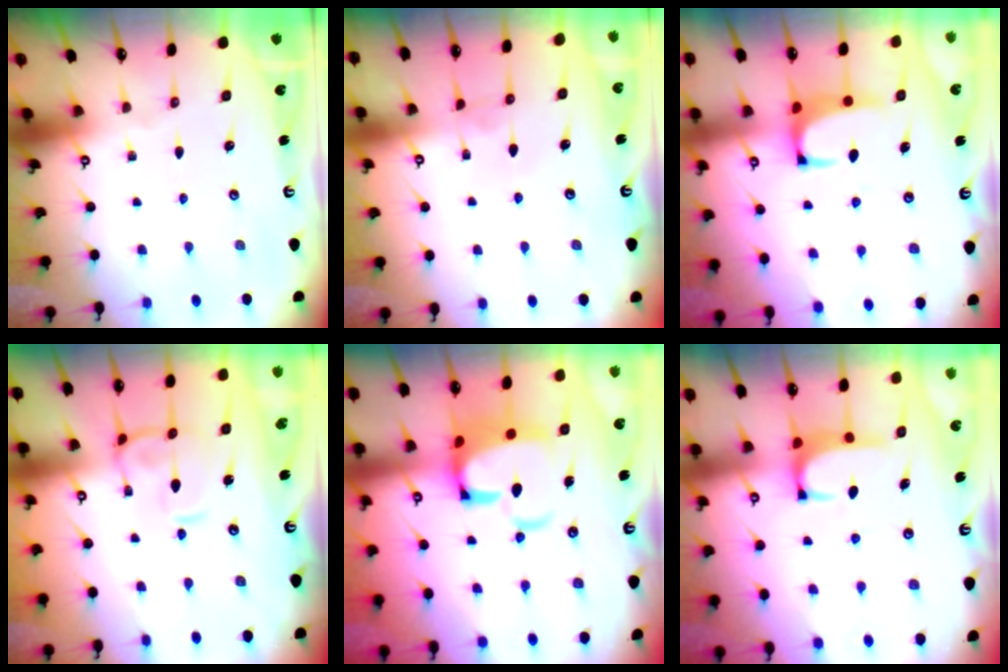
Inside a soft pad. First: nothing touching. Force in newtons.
{"total": 0.9, "press": 0.8, "slide": 0.3}
{"total": 0.9, "press": 0.6, "slide": 0.6}
{"total": 3.9, "press": 3.7, "slide": 1.0}
{"total": 9.5, "press": 9.3, "slide": 1.5}
{"total": 1.3, "press": 1.1, "slide": 0.6}